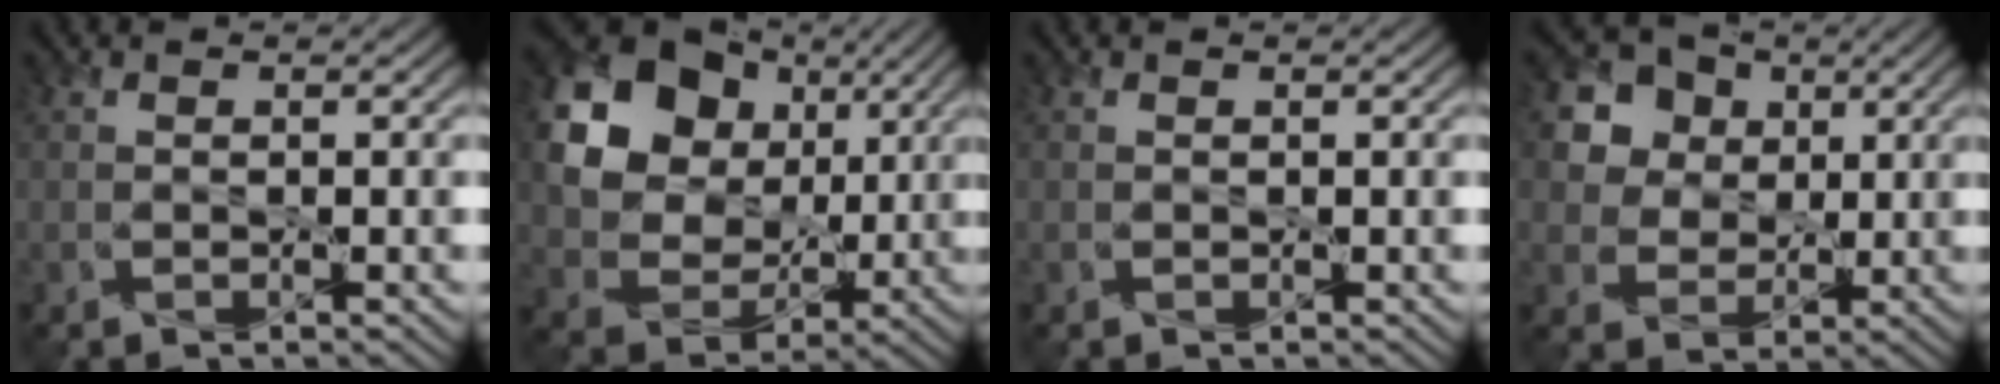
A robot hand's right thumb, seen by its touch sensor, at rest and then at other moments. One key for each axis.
{"total": 16.7, "fx": 6.2, "fy": 13.5, "fz": 7.7, "tx": -0.226, "ty": 0.047, "tz": 0.141}
{"total": 0.0}
{"total": 6.7, "fx": 2.8, "fy": 5.9, "fz": 1.5, "tx": -0.076, "ty": 0.008, "tz": 0.045}